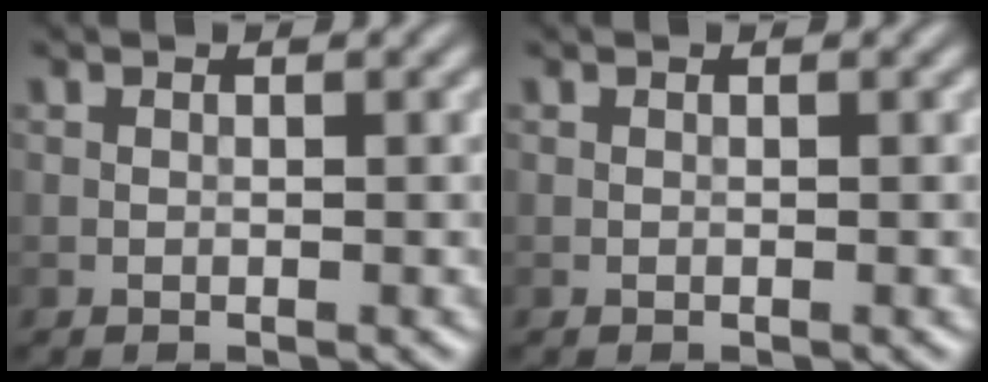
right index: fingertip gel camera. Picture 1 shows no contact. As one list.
[{"total": 0.0}]